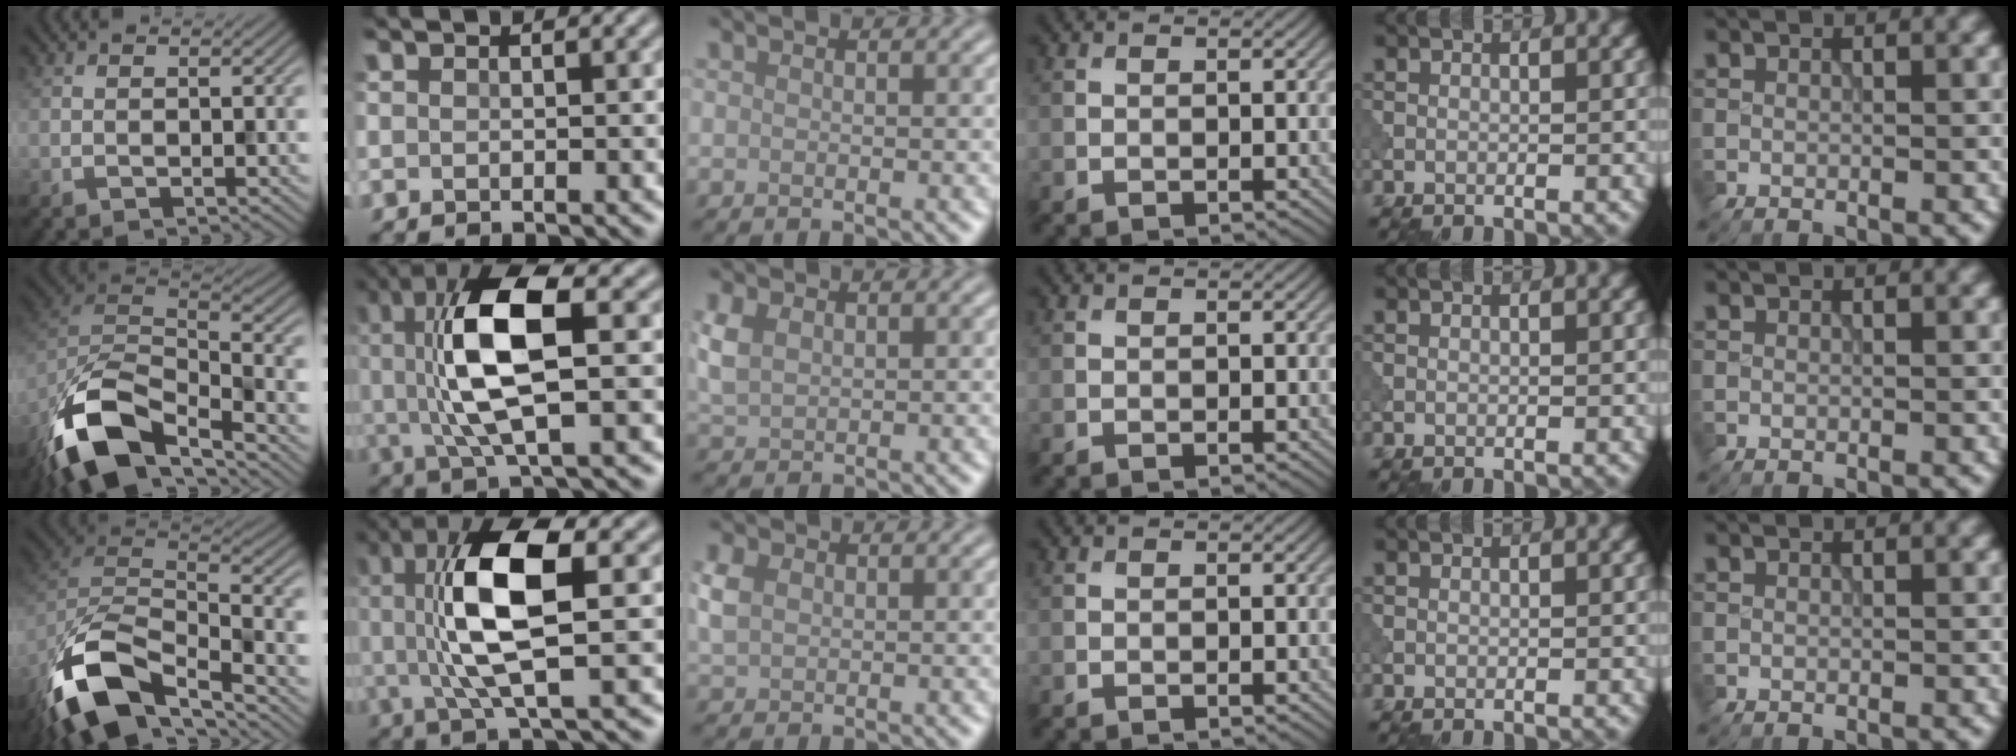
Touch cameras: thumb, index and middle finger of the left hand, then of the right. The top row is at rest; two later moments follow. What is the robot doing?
{"motion": "shake", "object": "bell"}